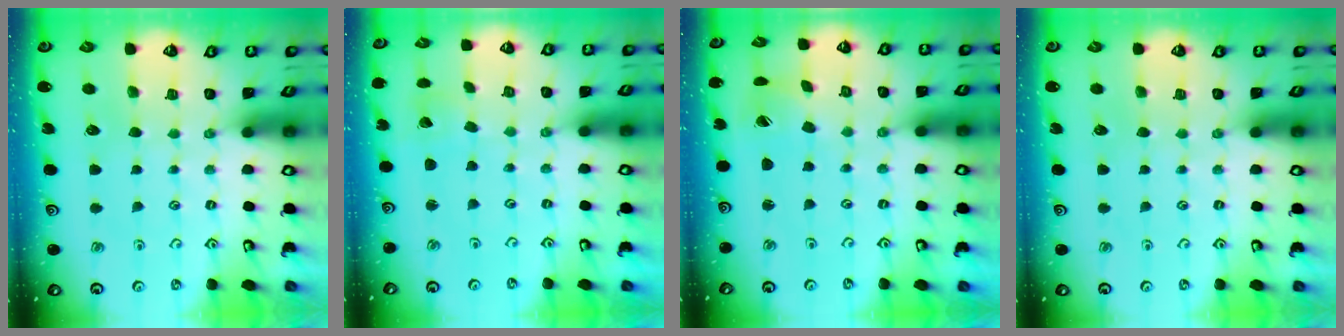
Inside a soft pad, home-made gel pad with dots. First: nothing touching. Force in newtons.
{"total": 1.5, "press": 1.5, "slide": 0.2}
{"total": 2.2, "press": 2.2, "slide": 0.3}
{"total": 0.0}